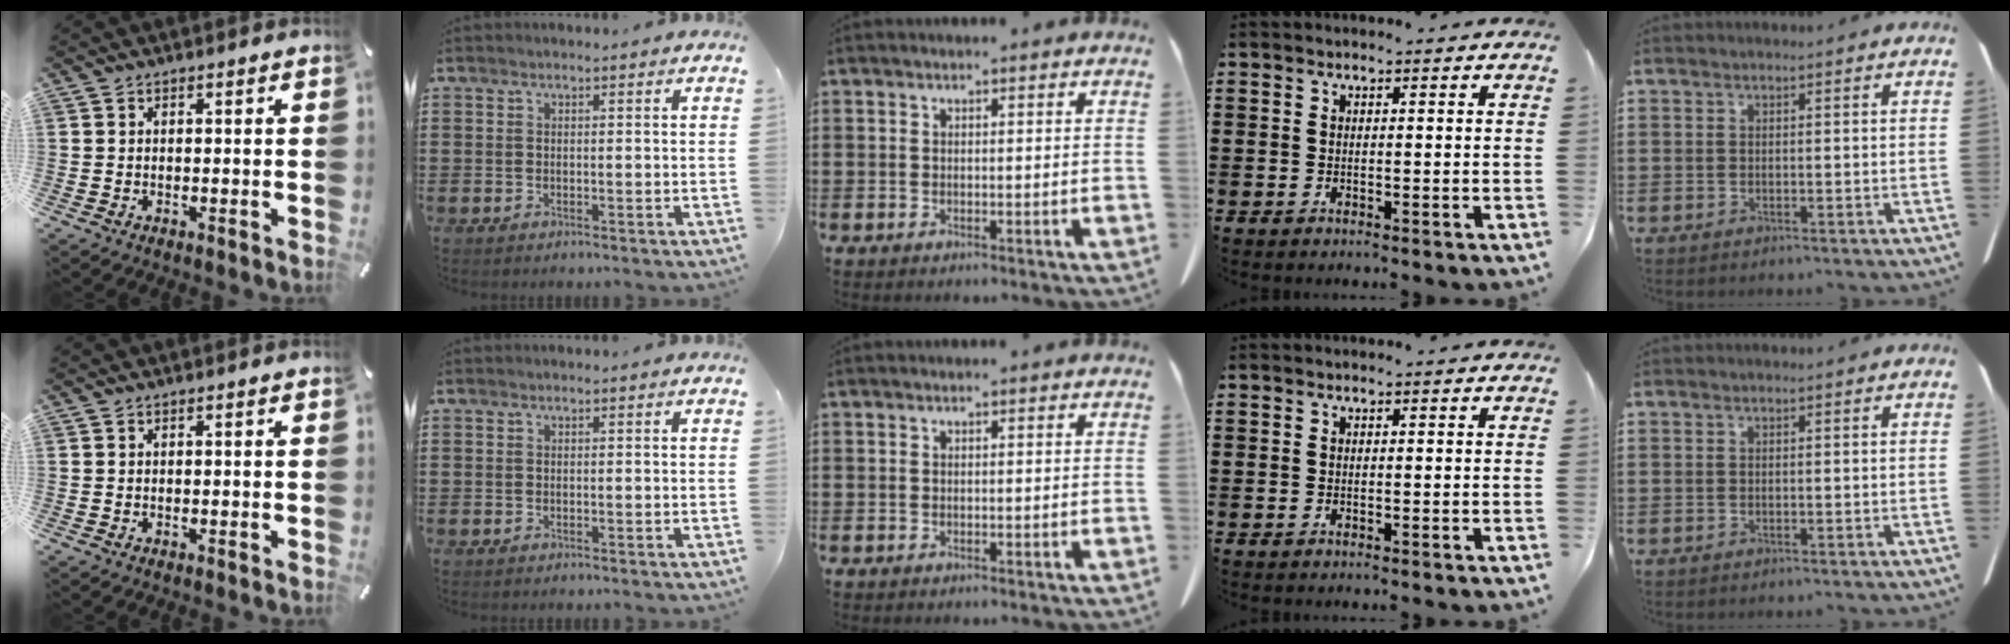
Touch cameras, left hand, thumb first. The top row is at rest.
{}